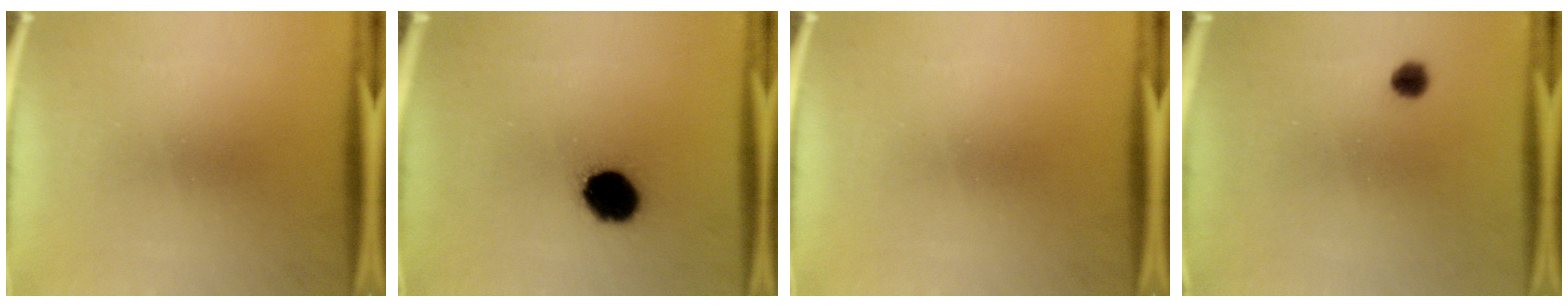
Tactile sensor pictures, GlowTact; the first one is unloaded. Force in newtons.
{"total": 12.3}
{"total": 0.0}
{"total": 2.3}